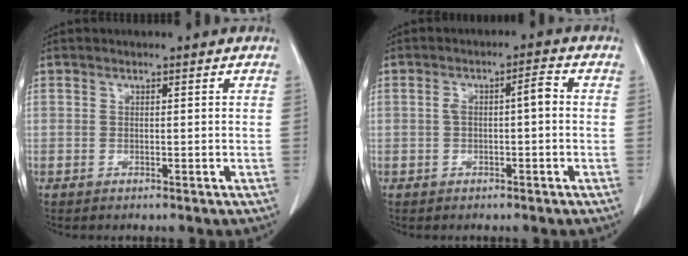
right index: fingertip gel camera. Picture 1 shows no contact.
{"total": 3.6, "force": [0.0, 0.9, 3.5], "torque": [-0.065, 0.019, 0.003]}